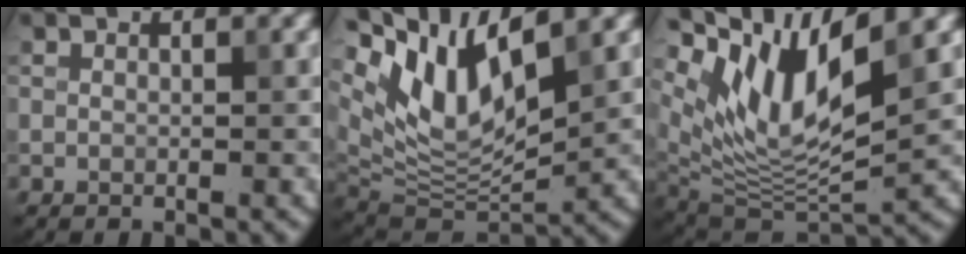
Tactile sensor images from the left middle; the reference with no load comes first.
{"total": 10.0, "force": [5.3, 4.2, 7.4], "torque": [-0.143, 0.000, 0.103]}
{"total": 10.2, "force": [5.4, 3.6, 7.9], "torque": [-0.153, -0.008, 0.107]}